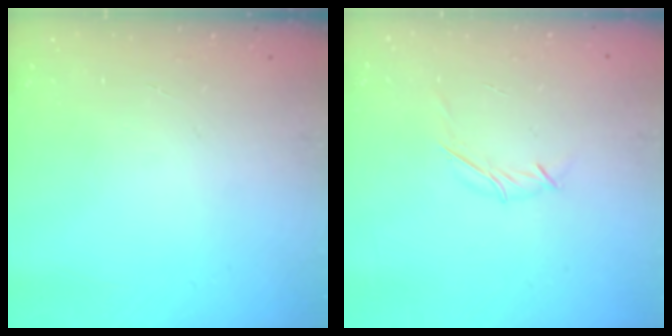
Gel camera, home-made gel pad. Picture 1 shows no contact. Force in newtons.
{"total": 4.0, "press": 3.9, "slide": 0.9}